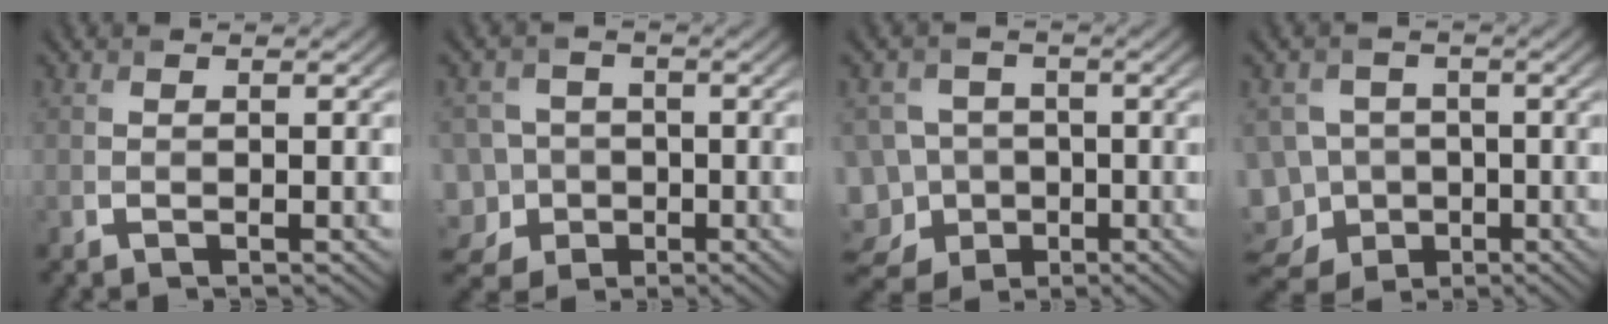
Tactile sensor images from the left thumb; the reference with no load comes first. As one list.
[{"total": 8.9, "force": [-4.0, 7.4, 2.8], "torque": [-0.076, -0.020, -0.097]}, {"total": 10.7, "force": [-5.7, 8.5, 3.5], "torque": [-0.092, -0.026, -0.113]}, {"total": 10.1, "force": [-5.1, 8.1, 3.3], "torque": [-0.084, -0.023, -0.103]}]